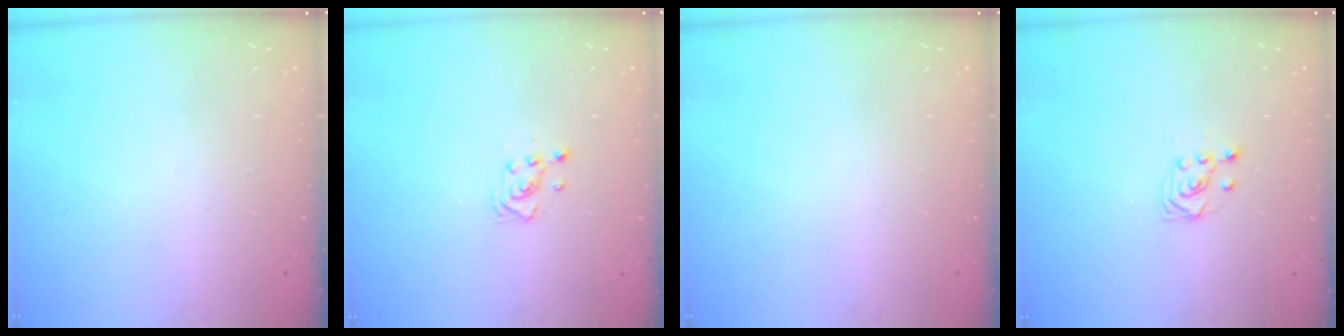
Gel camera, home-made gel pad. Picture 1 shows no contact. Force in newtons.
{"total": 2.9, "press": 2.8, "slide": 0.3}
{"total": 0.0}
{"total": 3.0, "press": 2.8, "slide": 1.1}